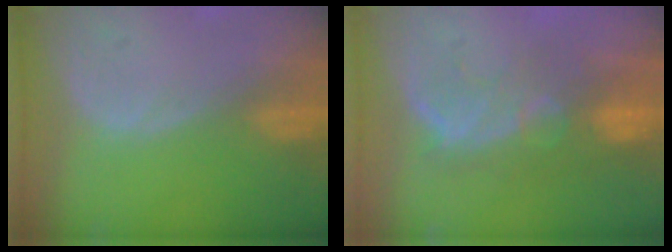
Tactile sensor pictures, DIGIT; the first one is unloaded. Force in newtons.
{"total": 10.1, "press": 8.6, "slide": 5.3}